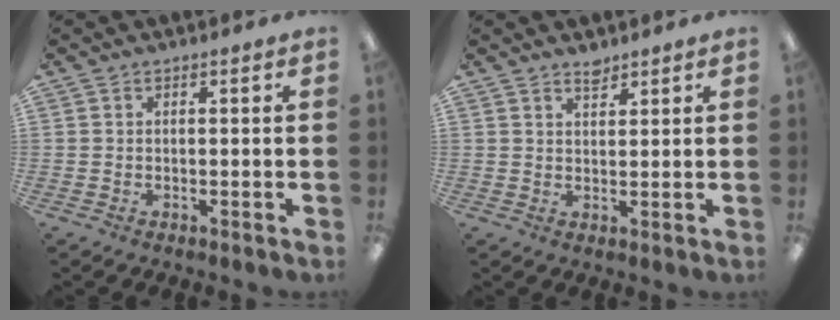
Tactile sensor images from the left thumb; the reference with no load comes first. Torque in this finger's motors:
{"motor_torque": [-0.11, 0.13, -0.44, 0.04, 0.04]}